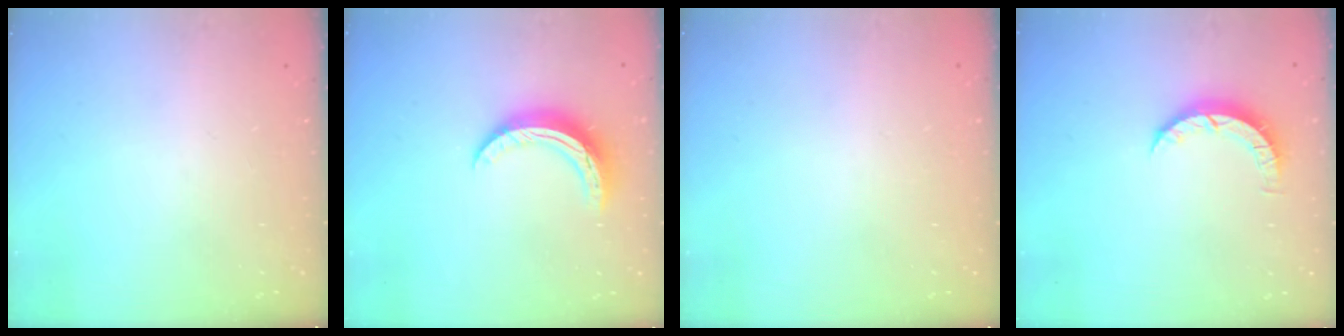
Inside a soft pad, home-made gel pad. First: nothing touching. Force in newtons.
{"total": 10.4, "press": 10.3, "slide": 0.5}
{"total": 2.6, "press": 2.6, "slide": 0.2}
{"total": 4.1, "press": 4.1, "slide": 0.4}